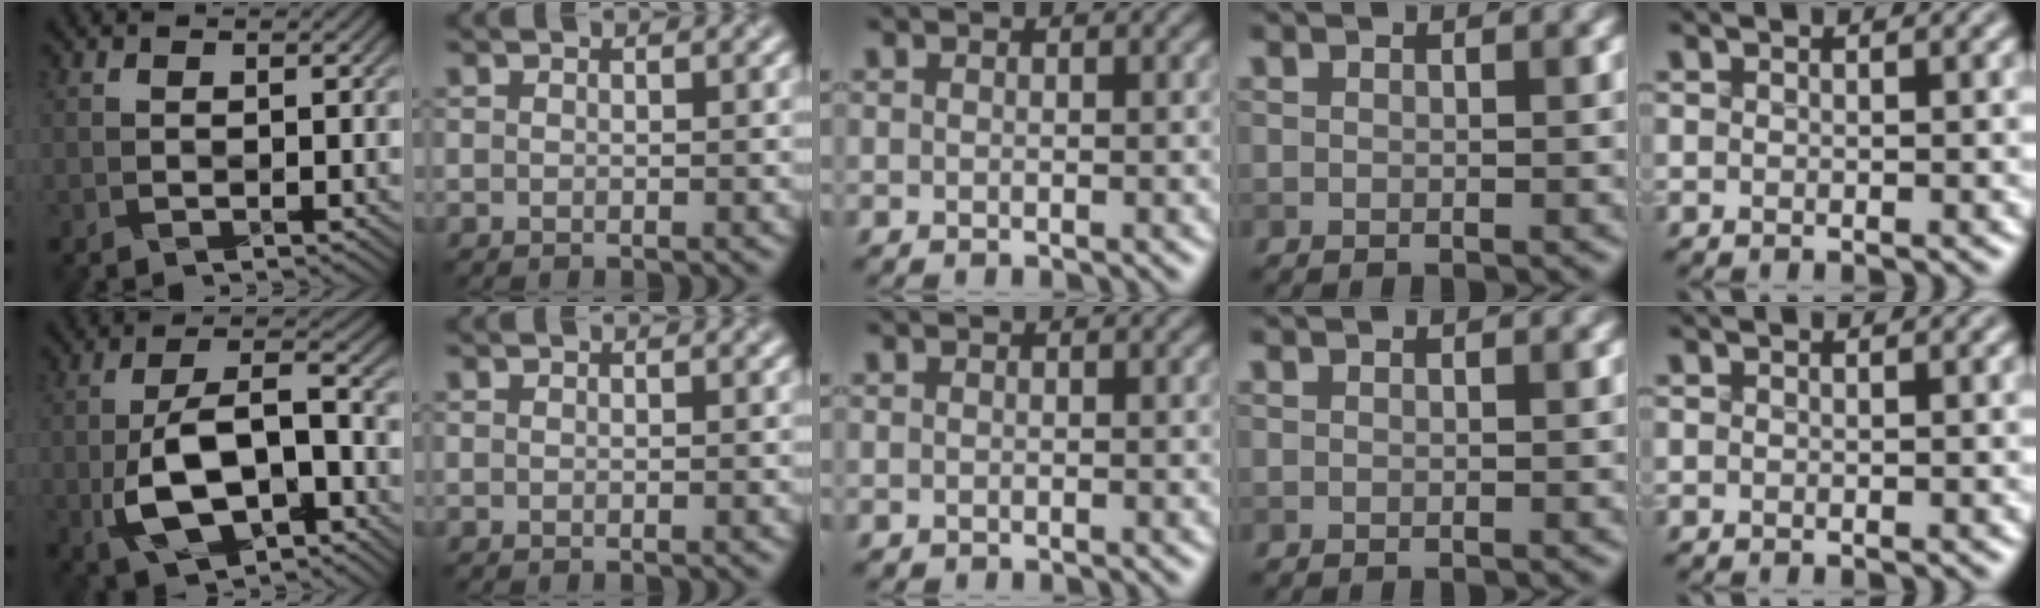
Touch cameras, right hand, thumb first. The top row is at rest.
{"thumb": {"total": 11.3, "force": [-3.8, 5.5, 9.1], "torque": [-0.181, -0.003, -0.074]}}